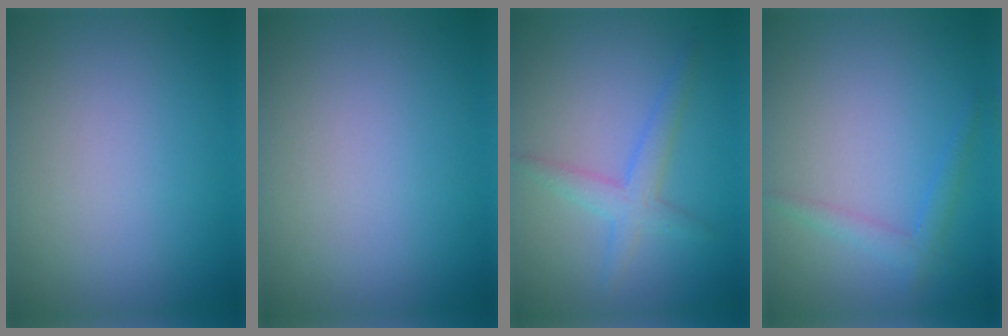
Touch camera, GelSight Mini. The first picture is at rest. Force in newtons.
{"total": 0.0}
{"total": 2.4, "press": 2.4, "slide": 0.1}
{"total": 1.6, "press": 1.6, "slide": 0.1}